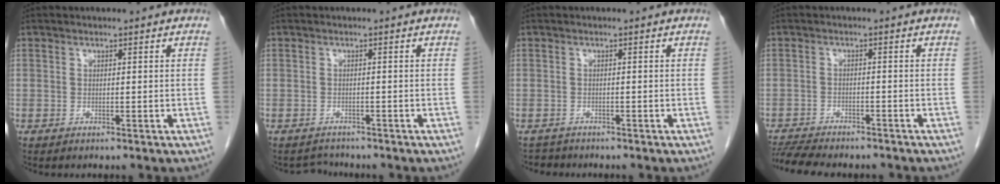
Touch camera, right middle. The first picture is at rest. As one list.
[{"total": 1.9, "force": [-1.8, 0.4, -0.5], "torque": [0.004, -0.008, -0.028]}, {"total": 1.7, "force": [-1.5, 0.5, -0.4], "torque": [0.003, -0.003, -0.027]}, {"total": 10.4, "force": [-9.3, 2.0, 4.1], "torque": [-0.073, -0.006, -0.138]}]